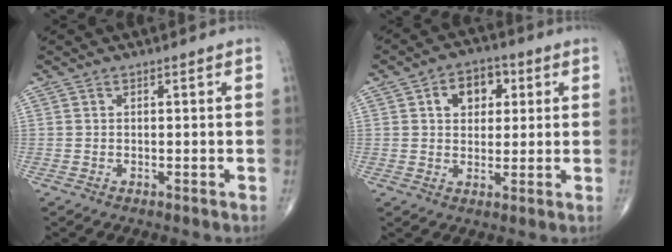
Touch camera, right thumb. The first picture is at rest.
{"total": 7.8, "force": [2.4, 5.5, 4.9], "torque": [-0.040, 0.004, 0.032]}